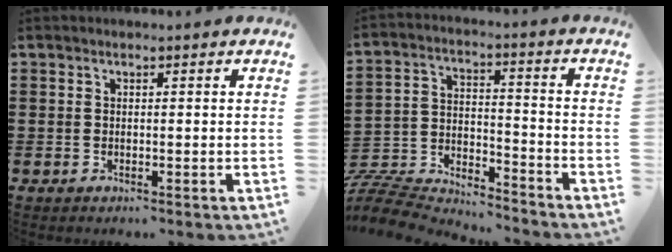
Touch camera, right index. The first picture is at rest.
{"total": 7.1, "force": [-7.0, 0.8, 0.7], "torque": [-0.026, -0.001, -0.143]}